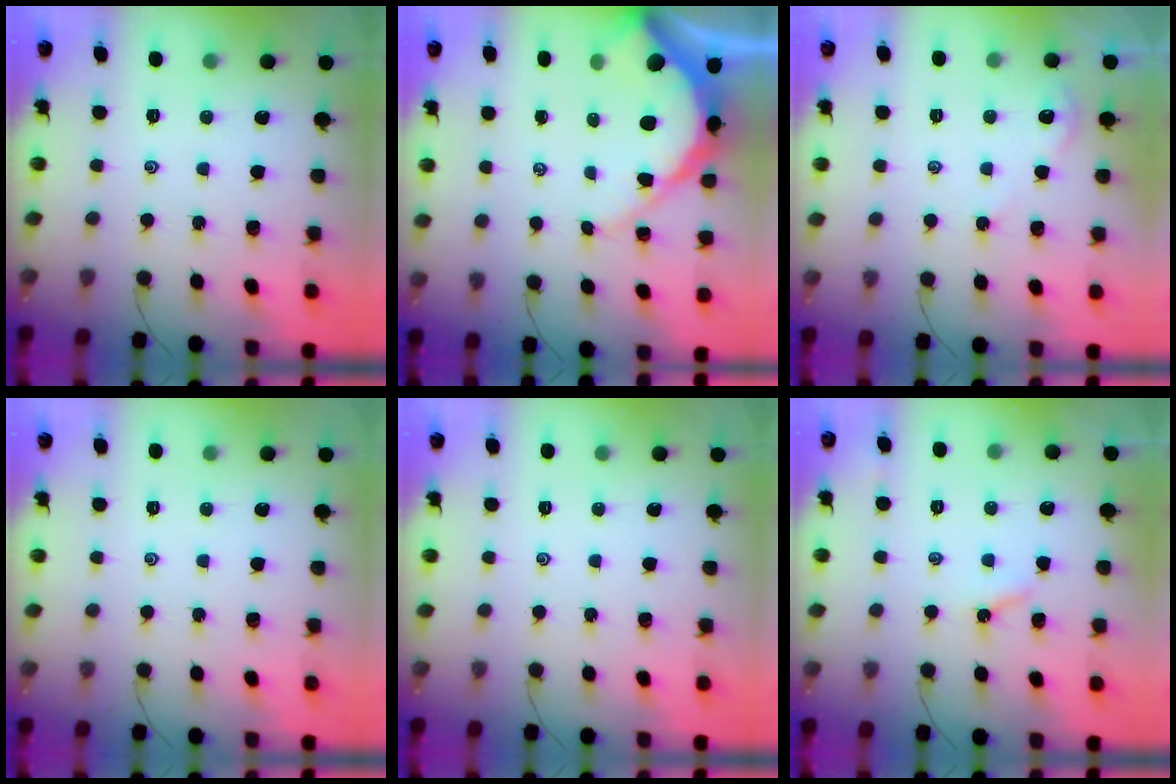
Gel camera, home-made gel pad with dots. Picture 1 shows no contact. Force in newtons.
{"total": 10.8, "press": 10.7, "slide": 1.1}
{"total": 1.6, "press": 1.5, "slide": 0.3}
{"total": 0.0}
{"total": 0.0}
{"total": 2.5, "press": 2.4, "slide": 0.4}